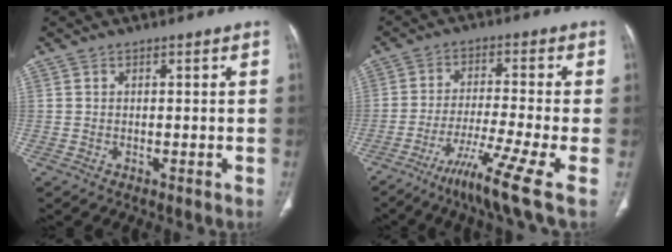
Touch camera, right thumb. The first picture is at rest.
{"total": 12.4, "force": [-6.2, 0.0, 10.8], "torque": [-0.210, 0.002, -0.108]}